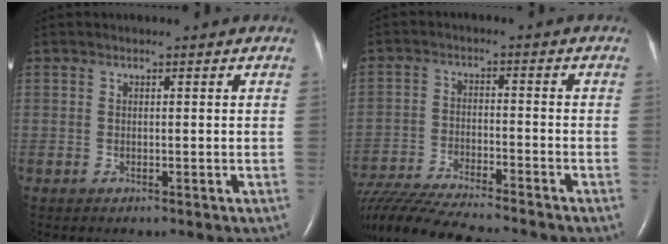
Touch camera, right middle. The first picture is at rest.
{"total": 18.1, "force": [-16.2, 1.3, 8.1], "torque": [-0.163, -0.032, -0.263]}